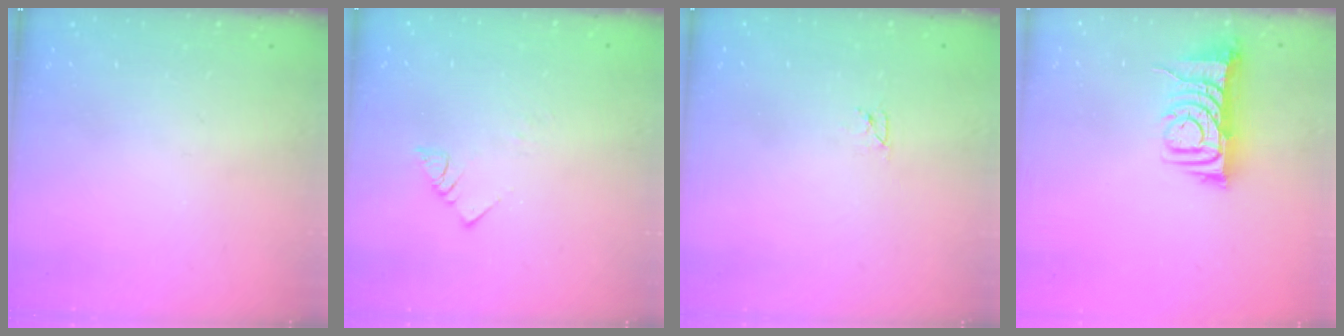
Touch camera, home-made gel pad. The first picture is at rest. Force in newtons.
{"total": 3.4, "press": 3.3, "slide": 0.4}
{"total": 2.6, "press": 2.6, "slide": 0.3}
{"total": 7.9, "press": 7.9, "slide": 1.0}